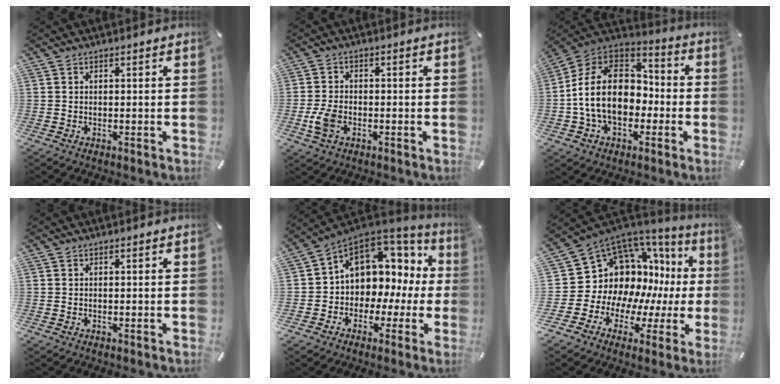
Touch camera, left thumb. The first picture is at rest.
{"total": 5.4, "force": [-1.7, 3.4, 3.8], "torque": [-0.088, 0.001, -0.033]}
{"total": 18.3, "force": [-2.7, 13.8, 11.6], "torque": [-0.232, 0.025, -0.049]}
{"total": 0.0}
{"total": 9.6, "force": [4.0, 7.8, 3.8], "torque": [-0.065, -0.045, 0.071]}
{"total": 15.3, "force": [4.9, 13.0, 6.5], "torque": [-0.108, -0.076, 0.121]}